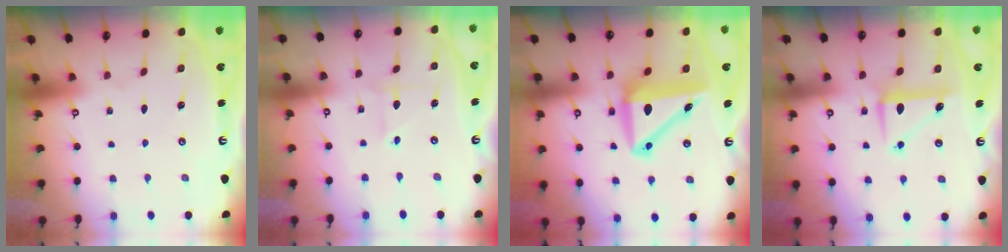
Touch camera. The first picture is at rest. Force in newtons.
{"total": 2.3, "press": 2.3, "slide": 0.4}
{"total": 11.5, "press": 11.1, "slide": 3.2}
{"total": 7.8, "press": 7.7, "slide": 1.2}